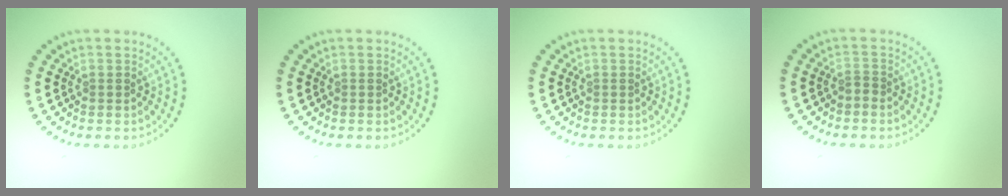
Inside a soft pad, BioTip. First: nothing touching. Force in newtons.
{"total": 0.0}
{"total": 0.0}
{"total": 0.6, "press": 0.4, "slide": 0.5}